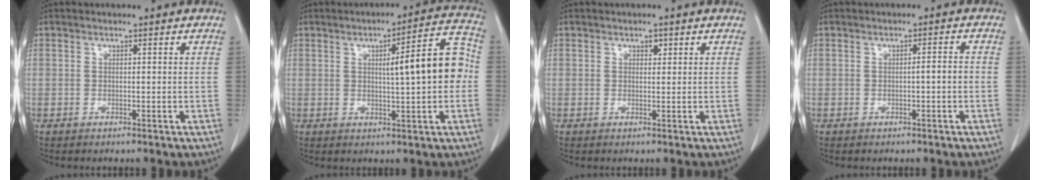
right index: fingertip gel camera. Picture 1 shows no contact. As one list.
[{"total": 10.2, "force": [0.6, 1.6, 10.0], "torque": [-0.131, 0.028, 0.008]}, {"total": 1.0, "force": [0.6, 0.6, 0.6], "torque": [-0.007, -0.002, 0.007]}, {"total": 1.6, "force": [-0.5, 0.1, 1.5], "torque": [-0.020, 0.002, -0.007]}]